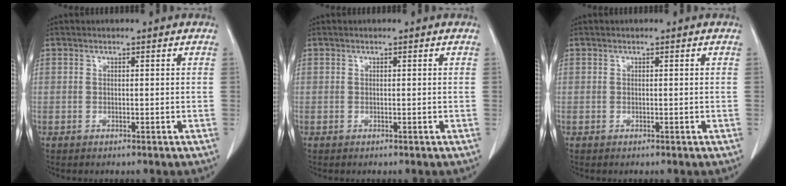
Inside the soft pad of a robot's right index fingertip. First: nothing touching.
{"total": 0.0}
{"total": 0.0}